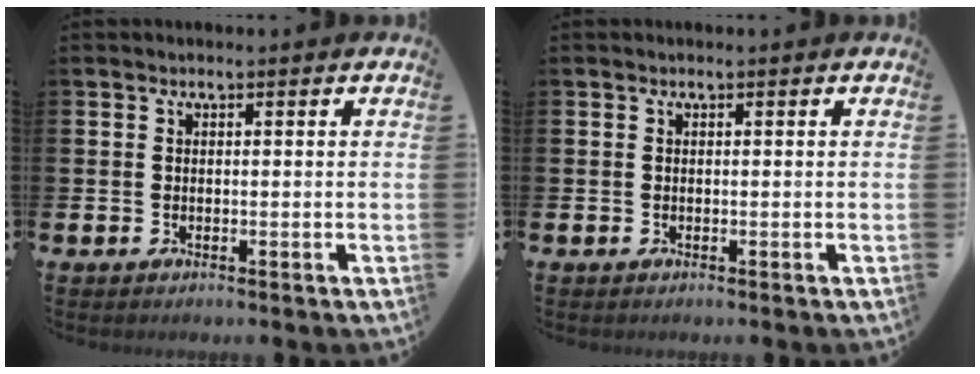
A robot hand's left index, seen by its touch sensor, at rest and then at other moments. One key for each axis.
{"total": 0.0}